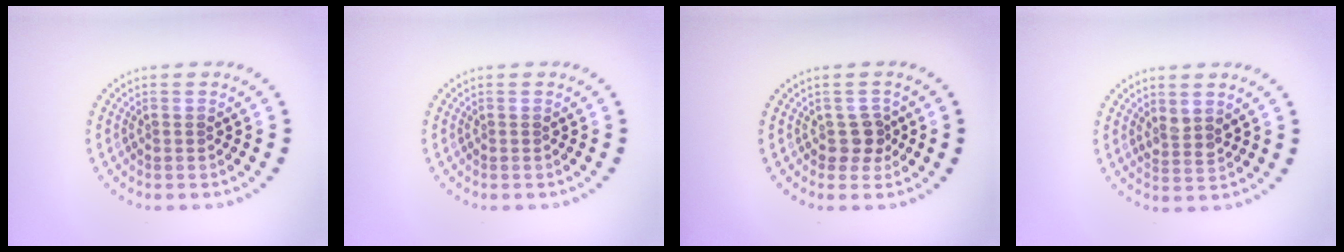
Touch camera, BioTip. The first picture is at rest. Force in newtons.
{"total": 0.0}
{"total": 1.7, "press": 1.5, "slide": 0.9}
{"total": 1.5, "press": 1.2, "slide": 0.9}